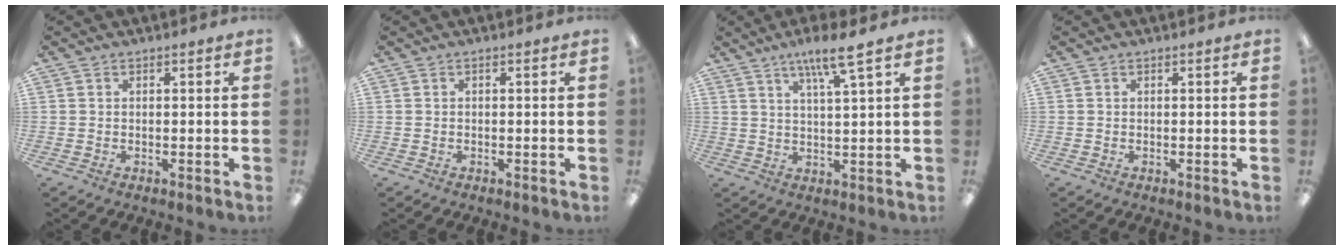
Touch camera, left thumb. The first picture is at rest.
{"total": 0.0}
{"total": 7.4, "force": [5.0, 0.6, 5.5], "torque": [-0.103, -0.016, 0.081]}
{"total": 0.0}